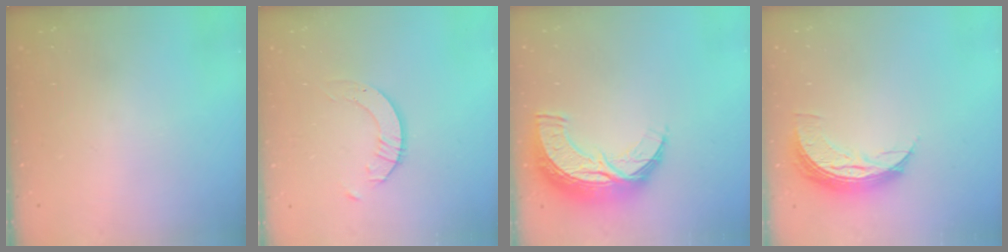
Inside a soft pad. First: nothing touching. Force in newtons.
{"total": 2.7, "press": 2.7, "slide": 0.2}
{"total": 13.7, "press": 13.6, "slide": 0.8}
{"total": 8.3, "press": 8.3, "slide": 0.5}